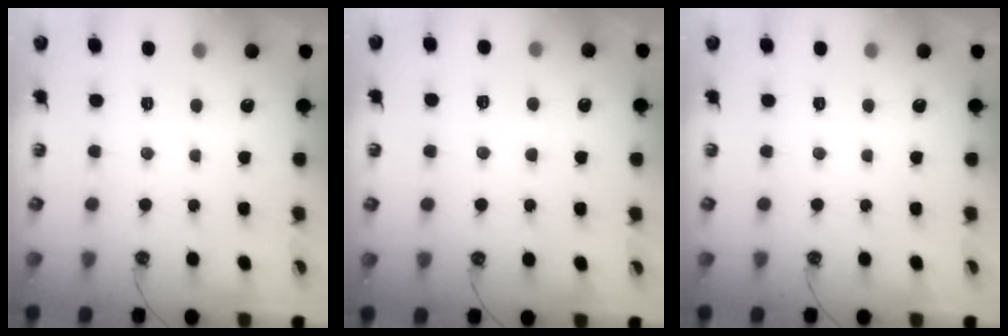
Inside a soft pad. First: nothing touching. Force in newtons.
{"total": 1.9, "press": 1.9, "slide": 0.4}
{"total": 0.0}